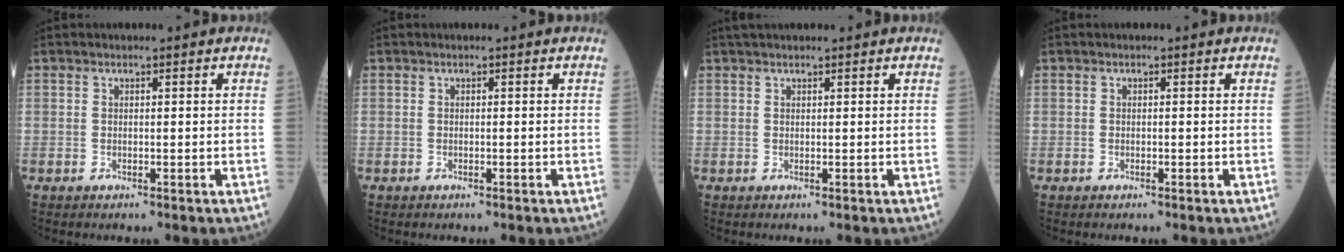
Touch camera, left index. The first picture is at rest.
{"total": 0.0}
{"total": 3.6, "force": [3.1, 0.3, 1.7], "torque": [-0.018, 0.032, 0.049]}
{"total": 0.0}